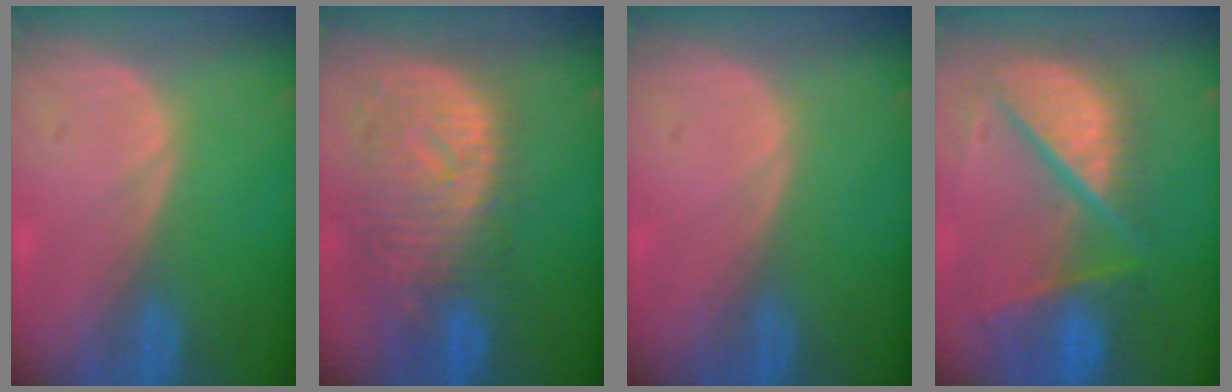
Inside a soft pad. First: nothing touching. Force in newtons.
{"total": 11.0, "press": 9.8, "slide": 5.1}
{"total": 0.0}
{"total": 11.7, "press": 9.7, "slide": 6.4}